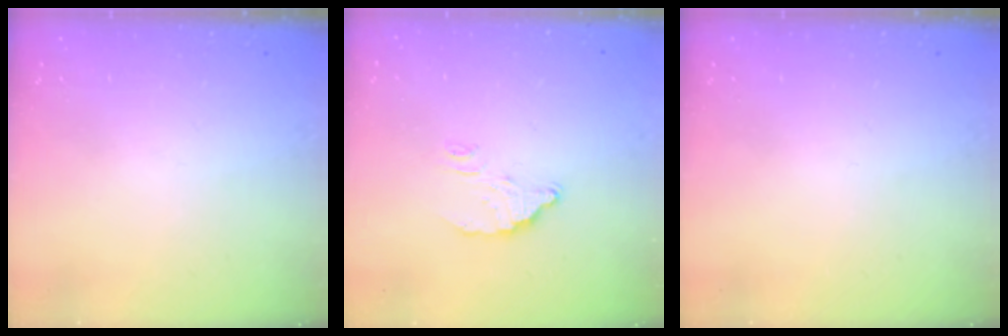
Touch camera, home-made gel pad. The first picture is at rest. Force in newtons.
{"total": 5.6, "press": 5.6, "slide": 0.3}
{"total": 0.0}